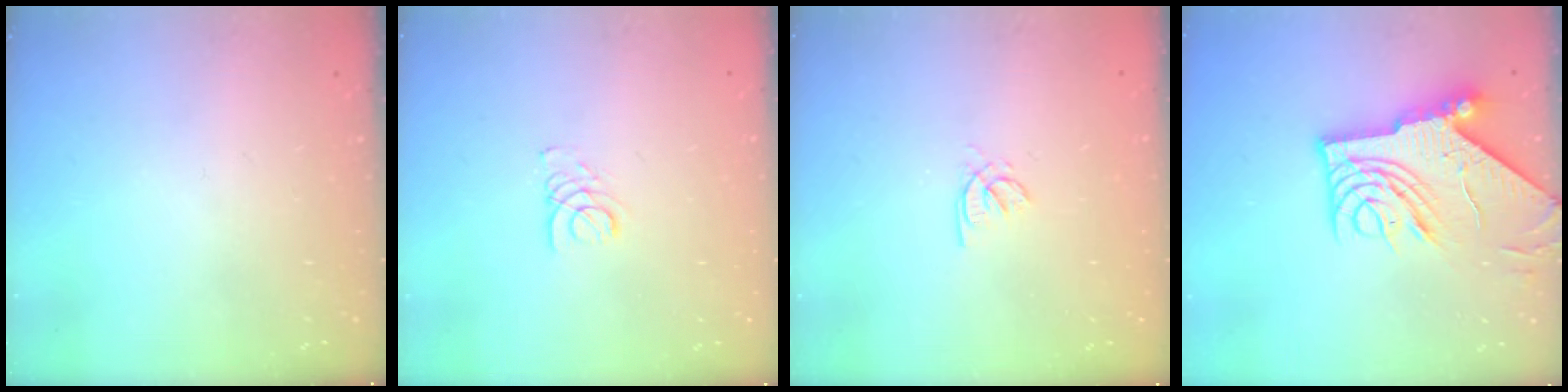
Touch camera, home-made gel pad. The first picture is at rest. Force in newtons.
{"total": 1.9, "press": 1.9, "slide": 0.2}
{"total": 1.9, "press": 1.8, "slide": 0.4}
{"total": 14.4, "press": 14.4, "slide": 1.3}